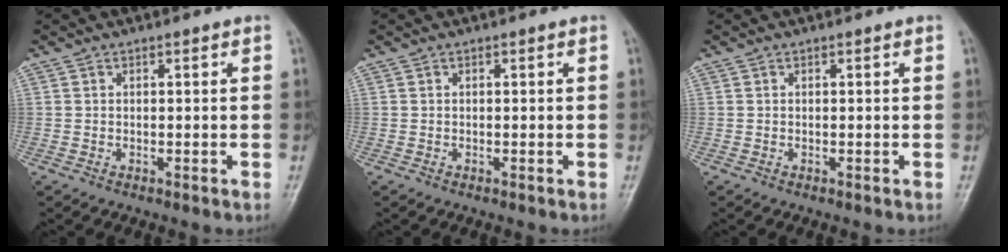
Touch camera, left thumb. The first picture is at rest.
{"total": 0.0}
{"total": 0.0}